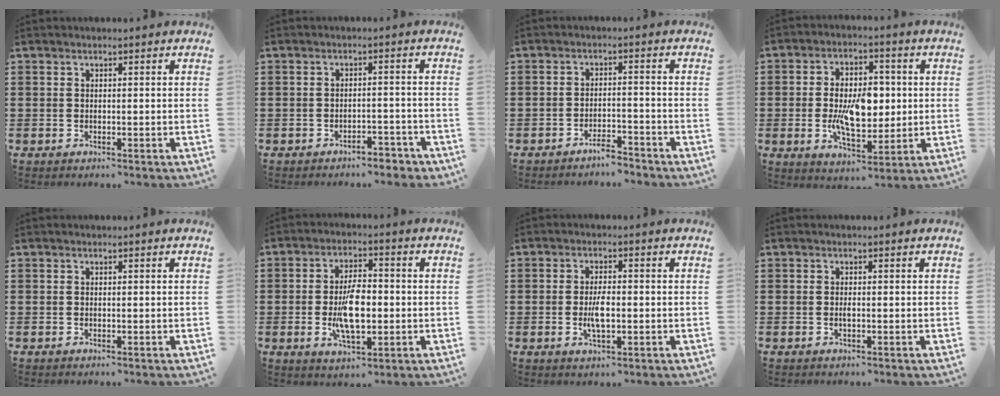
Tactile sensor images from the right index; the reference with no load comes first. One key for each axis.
{"total": 2.7, "fx": -2.6, "fy": 0.5, "fz": 0.6, "tx": -0.016, "ty": 0.002, "tz": -0.053}
{"total": 3.2, "fx": -3.1, "fy": 0.2, "fz": 0.8, "tx": -0.018, "ty": 0.001, "tz": -0.062}
{"total": 9.5, "fx": -0.1, "fy": 5.1, "fz": 8.0, "tx": -0.149, "ty": 0.003, "tz": -0.007}
{"total": 0.0}
{"total": 8.5, "fx": -1.2, "fy": 3.9, "fz": 7.5, "tx": -0.149, "ty": -0.003, "tz": -0.027}
{"total": 4.3, "fx": -0.6, "fy": 1.6, "fz": 3.9, "tx": -0.085, "ty": -0.002, "tz": -0.015}
{"total": 0.8, "fx": -0.1, "fy": 0.3, "fz": 0.8, "tx": -0.016, "ty": -0.002, "tz": -0.001}